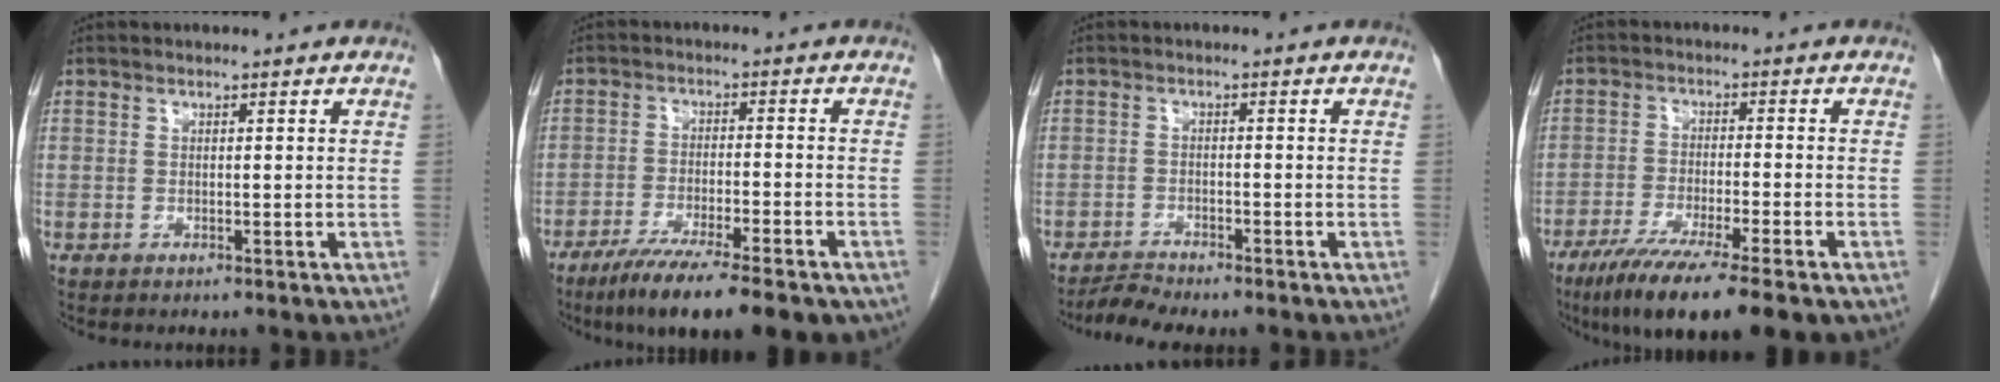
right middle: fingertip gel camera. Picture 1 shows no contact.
{"total": 14.1, "force": [-10.3, 2.2, 9.3], "torque": [-0.127, -0.026, -0.160]}
{"total": 2.7, "force": [-2.6, -0.3, 0.5], "torque": [-0.013, -0.013, -0.048]}
{"total": 12.9, "force": [-8.8, 1.1, 9.3], "torque": [-0.150, -0.031, -0.139]}